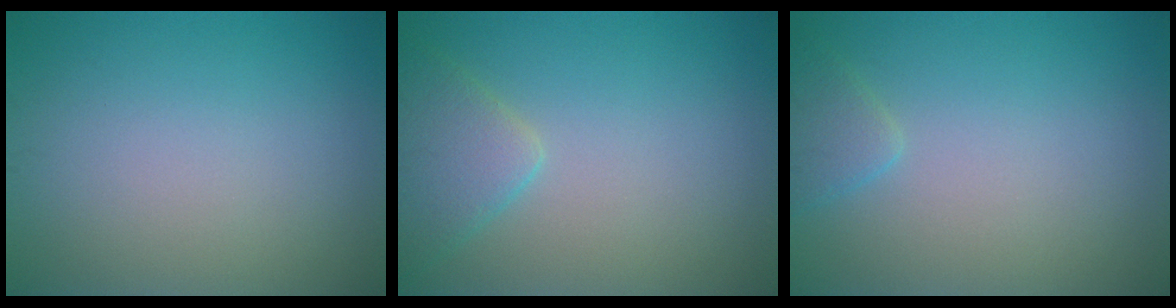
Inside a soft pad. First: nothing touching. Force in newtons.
{"total": 3.3, "press": 3.3, "slide": 0.3}
{"total": 1.6, "press": 1.6, "slide": 0.1}